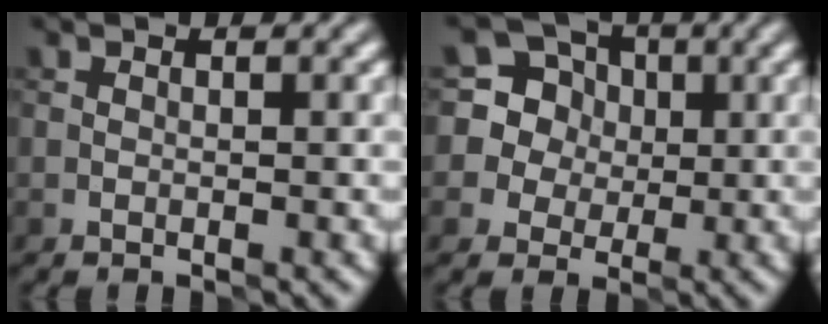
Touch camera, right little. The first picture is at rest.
{"total": 9.2, "force": [3.1, 8.2, 2.8], "torque": [-0.096, 0.038, 0.049]}